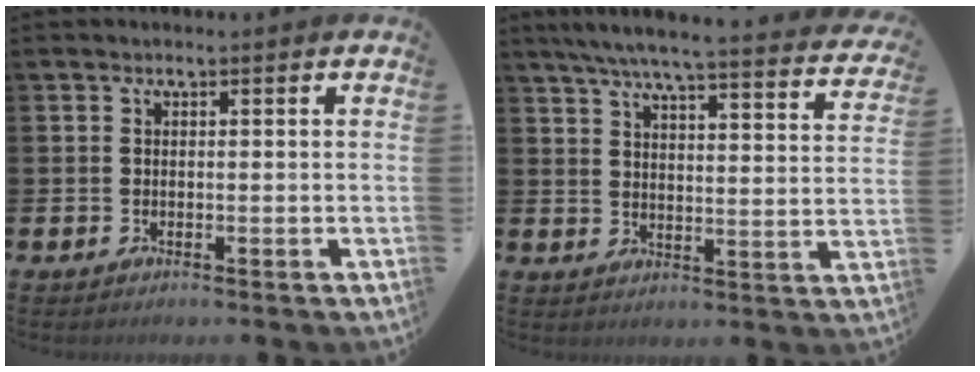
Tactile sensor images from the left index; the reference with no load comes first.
{"total": 6.1, "force": [5.5, 0.3, 2.7], "torque": [-0.070, -0.044, 0.090]}